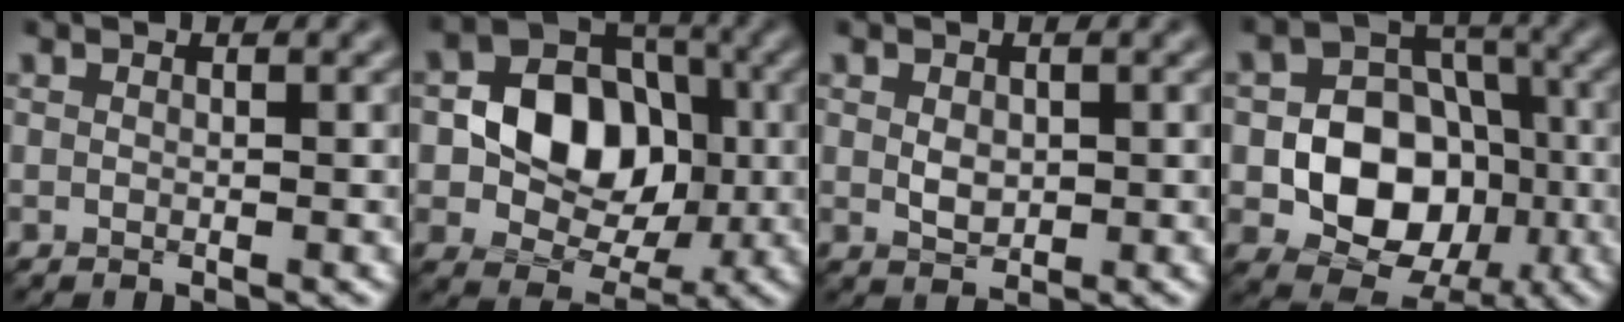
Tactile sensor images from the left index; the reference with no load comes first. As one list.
[{"total": 8.2, "force": [-0.4, 6.4, 5.2], "torque": [-0.080, 0.005, -0.020]}, {"total": 1.6, "force": [0.1, 1.1, 1.2], "torque": [-0.024, -0.002, 0.003]}, {"total": 9.3, "force": [-2.2, 7.1, 5.6], "torque": [-0.084, 0.001, -0.047]}]